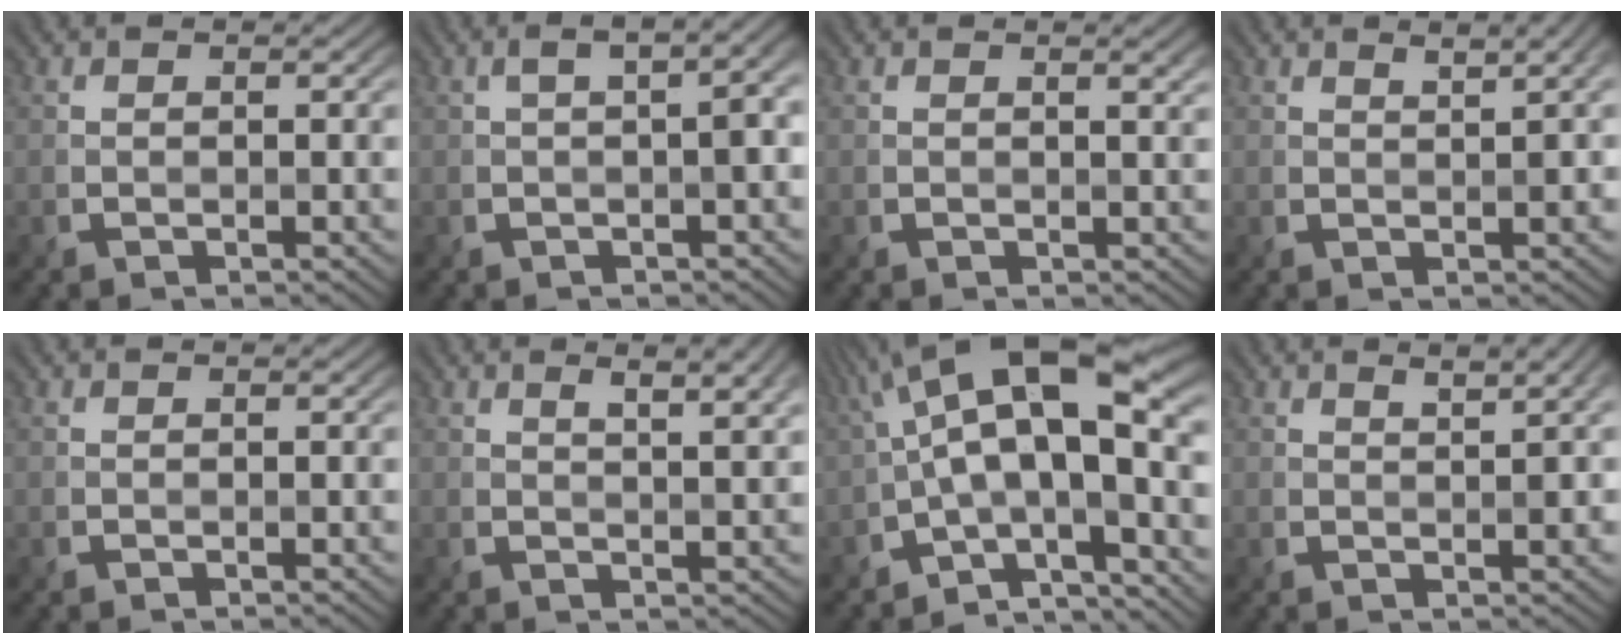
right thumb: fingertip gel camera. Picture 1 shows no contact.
{"total": 4.0, "force": [0.3, 1.4, 3.7], "torque": [-0.051, 0.018, 0.004]}
{"total": 1.1, "force": [0.7, 0.1, 0.8], "torque": [-0.012, -0.001, 0.011]}
{"total": 2.9, "force": [1.7, 0.6, 2.4], "torque": [-0.037, 0.006, 0.026]}
{"total": 0.0}
{"total": 5.1, "force": [2.8, 1.2, 4.1], "torque": [-0.061, 0.009, 0.040]}
{"total": 15.4, "force": [-0.4, 5.7, 14.3], "torque": [-0.226, 0.033, -0.016]}
{"total": 3.4, "force": [1.8, 0.7, 2.8], "torque": [-0.044, 0.006, 0.029]}